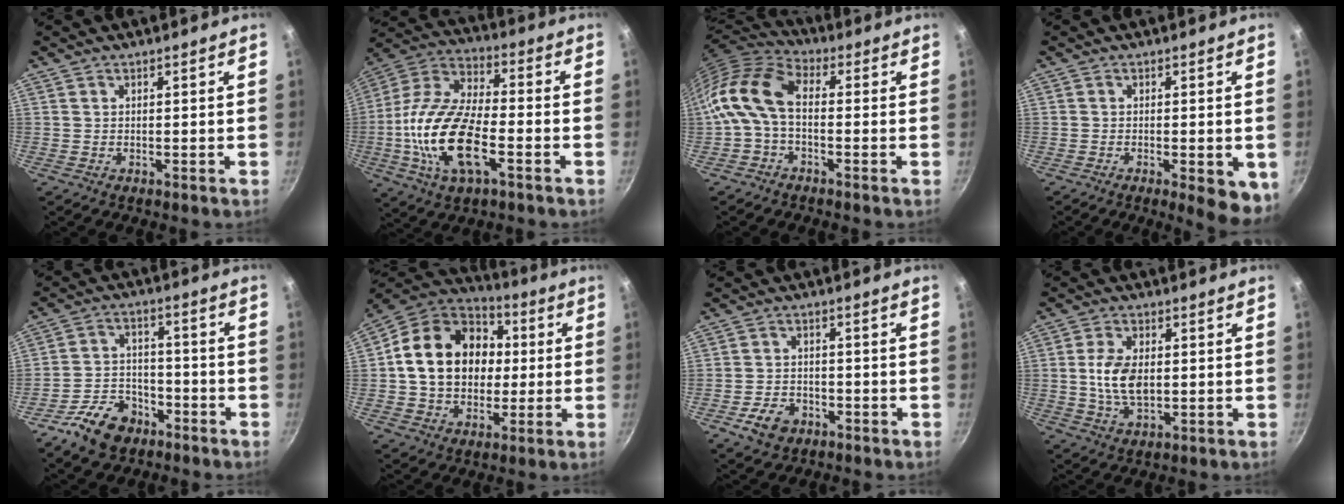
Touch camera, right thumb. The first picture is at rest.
{"total": 20.0, "force": [-4.9, 9.1, 17.1], "torque": [-0.325, 0.028, -0.108]}
{"total": 12.9, "force": [-1.3, 7.9, 10.2], "torque": [-0.205, 0.033, -0.044]}
{"total": 7.4, "force": [-2.4, 2.4, 6.5], "torque": [-0.069, 0.002, -0.027]}
{"total": 10.5, "force": [-6.6, 6.7, 4.7], "torque": [-0.062, 0.053, -0.117]}
{"total": 20.9, "force": [1.9, 16.5, 12.7], "torque": [-0.199, 0.030, 0.028]}
{"total": 6.2, "force": [-3.1, 4.3, 3.1], "torque": [-0.047, 0.023, -0.052]}
{"total": 8.2, "force": [0.1, 4.8, 6.7], "torque": [-0.124, -0.001, 0.000]}